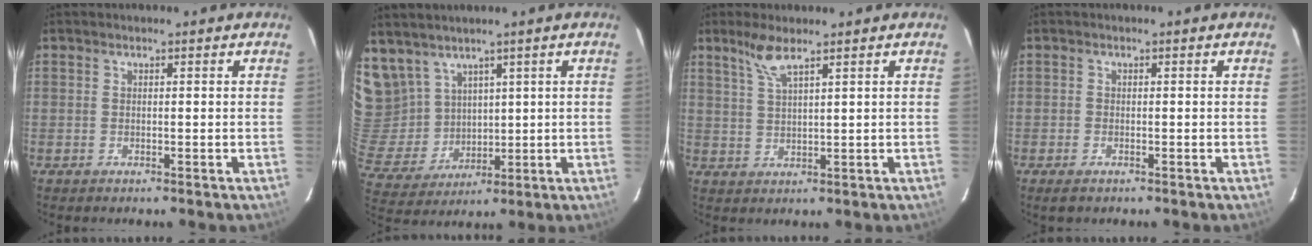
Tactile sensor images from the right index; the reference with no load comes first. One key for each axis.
{"total": 10.4, "fx": 7.1, "fy": 6.9, "fz": 2.9, "tx": -0.066, "ty": 0.012, "tz": 0.171}
{"total": 4.2, "fx": 3.1, "fy": 0.3, "fz": 2.8, "tx": -0.060, "ty": 0.001, "tz": 0.065}
{"total": 1.7, "fx": -1.2, "fy": 0.8, "fz": 0.9, "tx": -0.018, "ty": -0.005, "tz": -0.023}